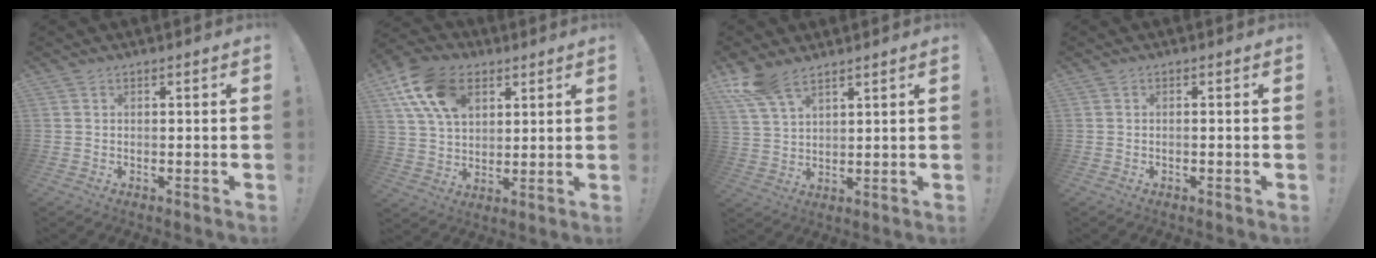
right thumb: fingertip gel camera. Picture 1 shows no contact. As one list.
[{"total": 16.8, "force": [8.0, 11.2, 9.7], "torque": [-0.172, -0.023, 0.153]}, {"total": 8.7, "force": [6.6, 3.3, 4.5], "torque": [-0.089, -0.030, 0.129]}, {"total": 0.6, "force": [-0.5, -0.3, 0.3], "torque": [-0.013, 0.002, -0.007]}]